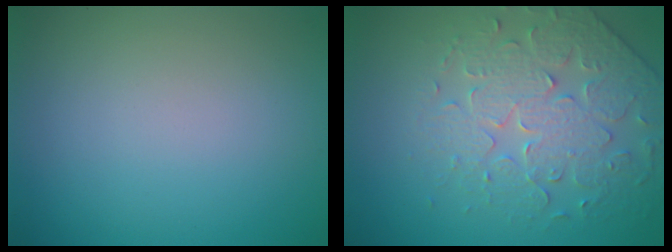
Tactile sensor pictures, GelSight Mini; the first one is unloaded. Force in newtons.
{"total": 4.5, "press": 4.5, "slide": 0.4}